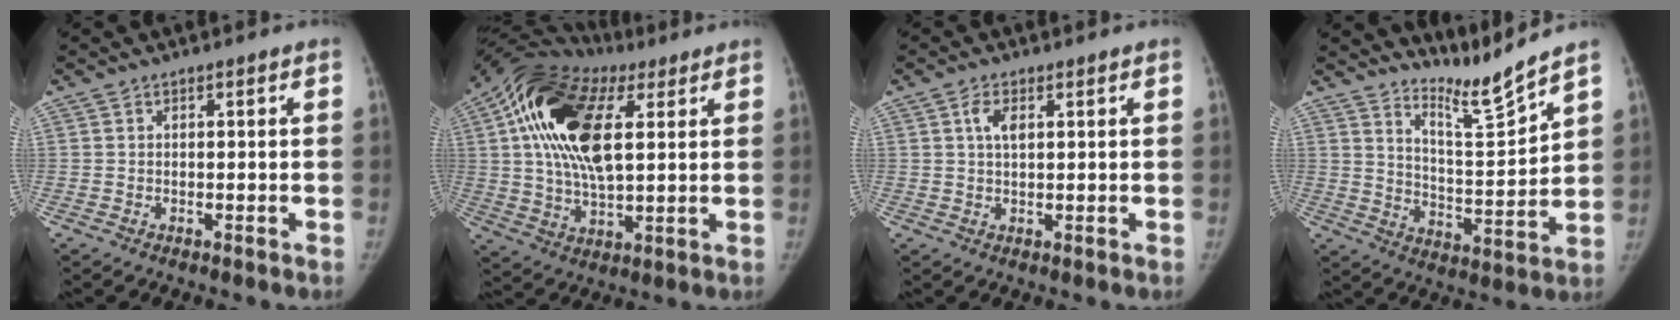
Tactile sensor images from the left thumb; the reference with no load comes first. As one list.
[{"total": 21.0, "force": [6.4, 10.5, 17.0], "torque": [-0.312, 0.005, 0.101]}, {"total": 2.9, "force": [1.0, 1.4, 2.3], "torque": [-0.040, 0.002, 0.018]}, {"total": 8.8, "force": [8.3, -1.1, 3.0], "torque": [-0.046, -0.087, 0.156]}]